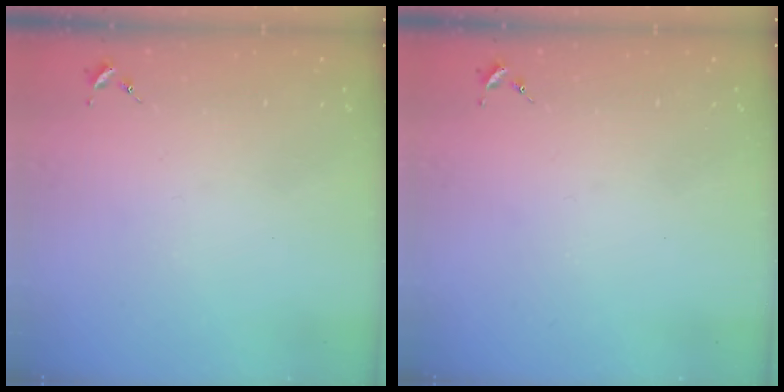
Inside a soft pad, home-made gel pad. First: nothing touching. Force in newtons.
{"total": 0.0}